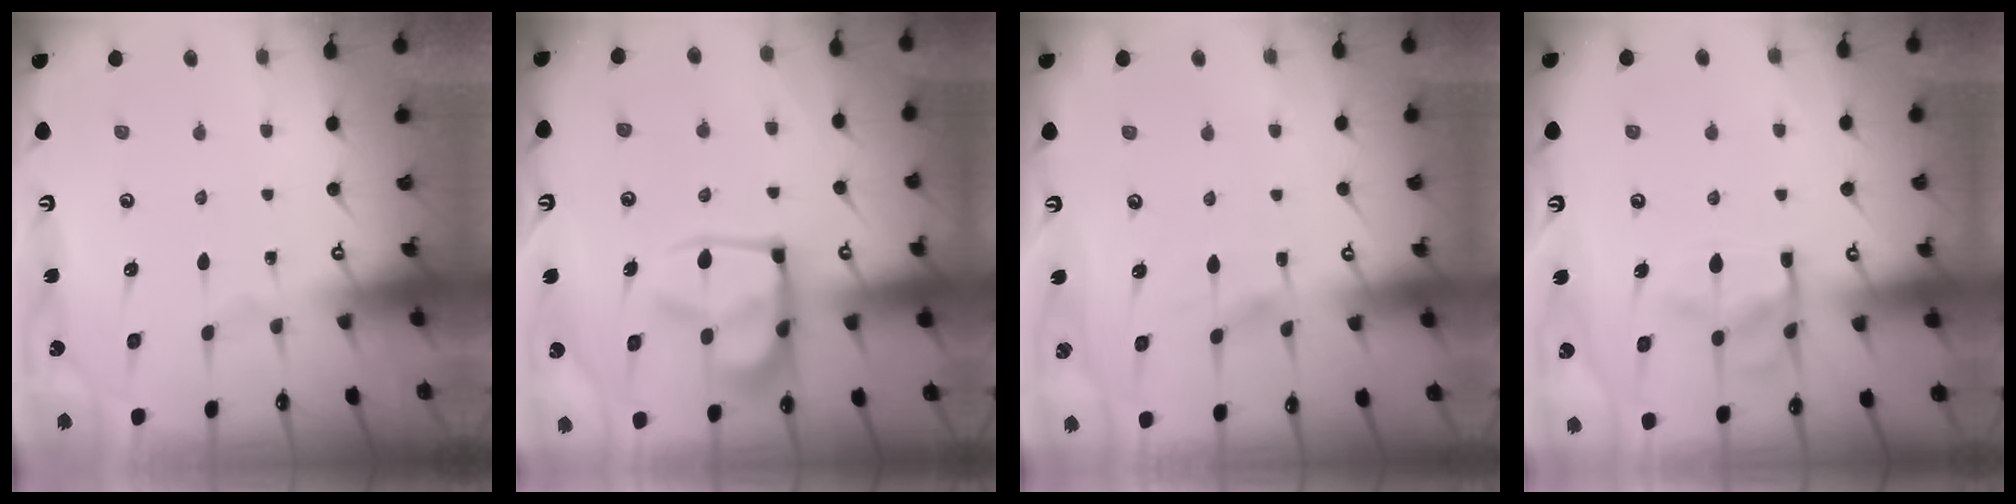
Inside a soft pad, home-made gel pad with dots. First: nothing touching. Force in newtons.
{"total": 14.8, "press": 14.7, "slide": 1.7}
{"total": 4.9, "press": 4.9, "slide": 0.5}
{"total": 13.6, "press": 13.5, "slide": 1.5}